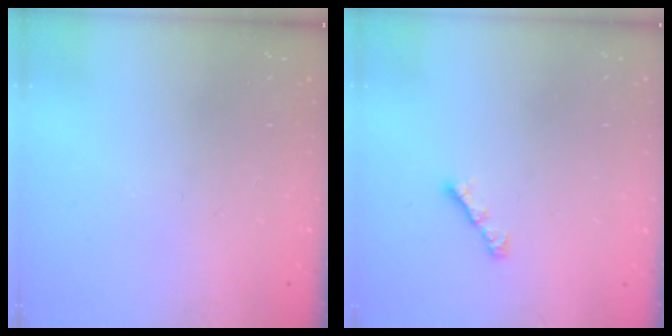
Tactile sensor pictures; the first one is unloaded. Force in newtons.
{"total": 3.0, "press": 2.9, "slide": 0.7}